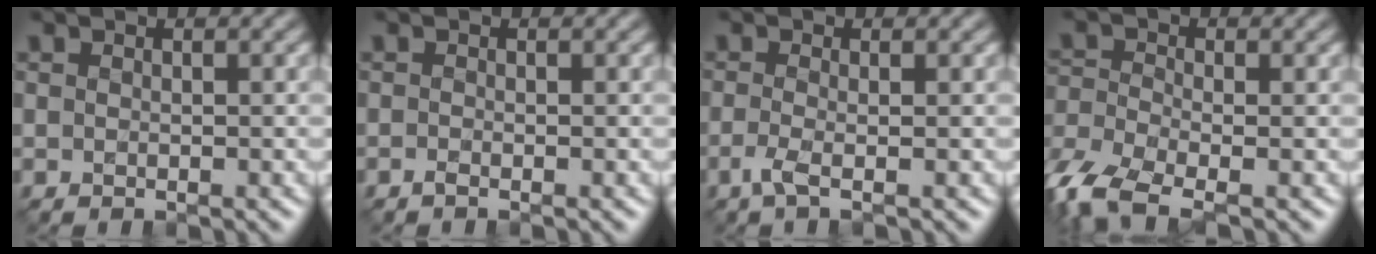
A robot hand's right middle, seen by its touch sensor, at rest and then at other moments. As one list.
[{"total": 0.5, "force": [-0.4, 0.1, 0.3], "torque": [-0.007, -0.003, -0.009]}, {"total": 2.0, "force": [-0.7, 0.5, 1.7], "torque": [-0.038, -0.009, -0.022]}, {"total": 6.6, "force": [-4.3, 2.7, 4.1], "torque": [-0.101, -0.018, -0.097]}]